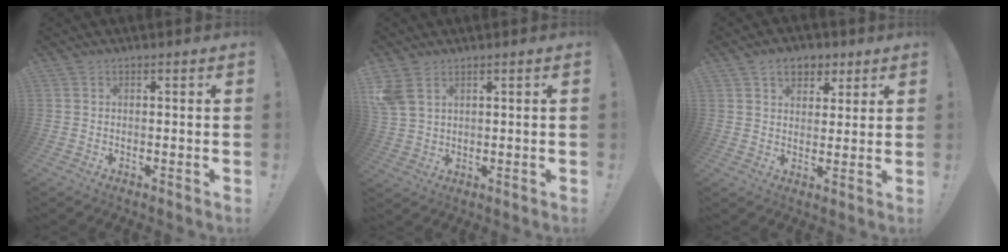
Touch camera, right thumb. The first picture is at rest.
{"total": 6.2, "force": [3.3, 3.8, 3.5], "torque": [-0.062, -0.006, 0.069]}
{"total": 7.4, "force": [4.0, 5.5, 3.1], "torque": [-0.033, -0.015, 0.073]}